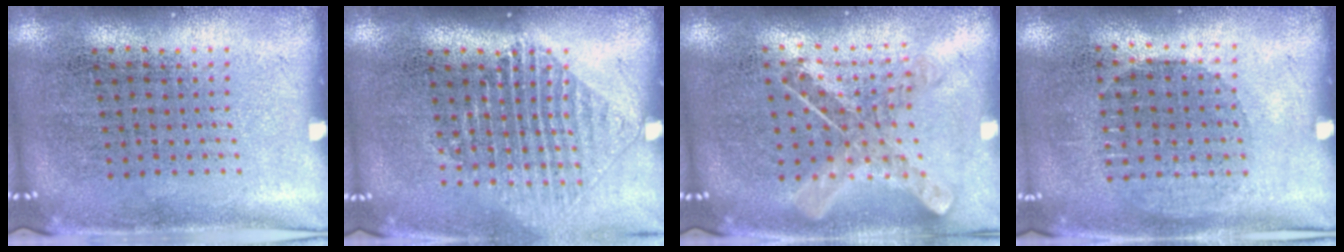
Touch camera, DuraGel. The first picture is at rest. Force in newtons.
{"total": 1.3, "press": 1.3, "slide": 0.5}
{"total": 0.9, "press": 0.8, "slide": 0.2}
{"total": 0.9, "press": 0.8, "slide": 0.4}